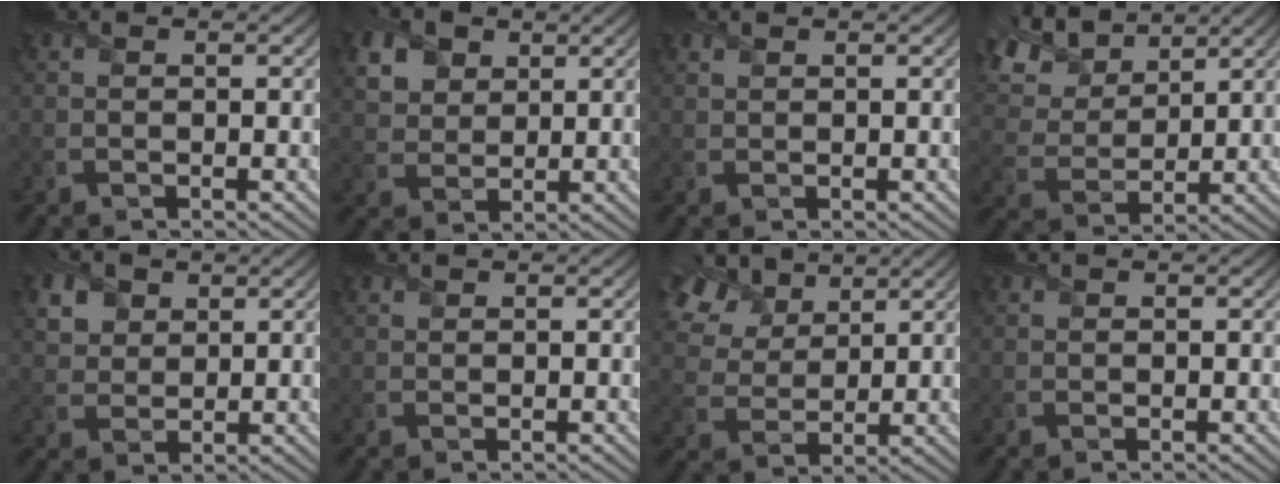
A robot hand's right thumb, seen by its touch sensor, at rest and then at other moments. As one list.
[{"total": 5.7, "force": [2.8, 4.2, 2.7], "torque": [-0.088, -0.001, 0.053]}, {"total": 0.5, "force": [0.4, 0.3, 0.2], "torque": [-0.007, -0.003, 0.010]}, {"total": 11.3, "force": [7.5, 5.4, 6.4], "torque": [-0.194, 0.034, 0.130]}, {"total": 4.5, "force": [2.3, 3.3, 1.9], "torque": [-0.065, -0.009, 0.052]}, {"total": 0.6, "force": [0.5, 0.1, 0.1], "torque": [-0.004, 0.002, 0.014]}, {"total": 9.9, "force": [6.3, 5.5, 5.4], "torque": [-0.148, 0.026, 0.113]}, {"total": 0.0}]